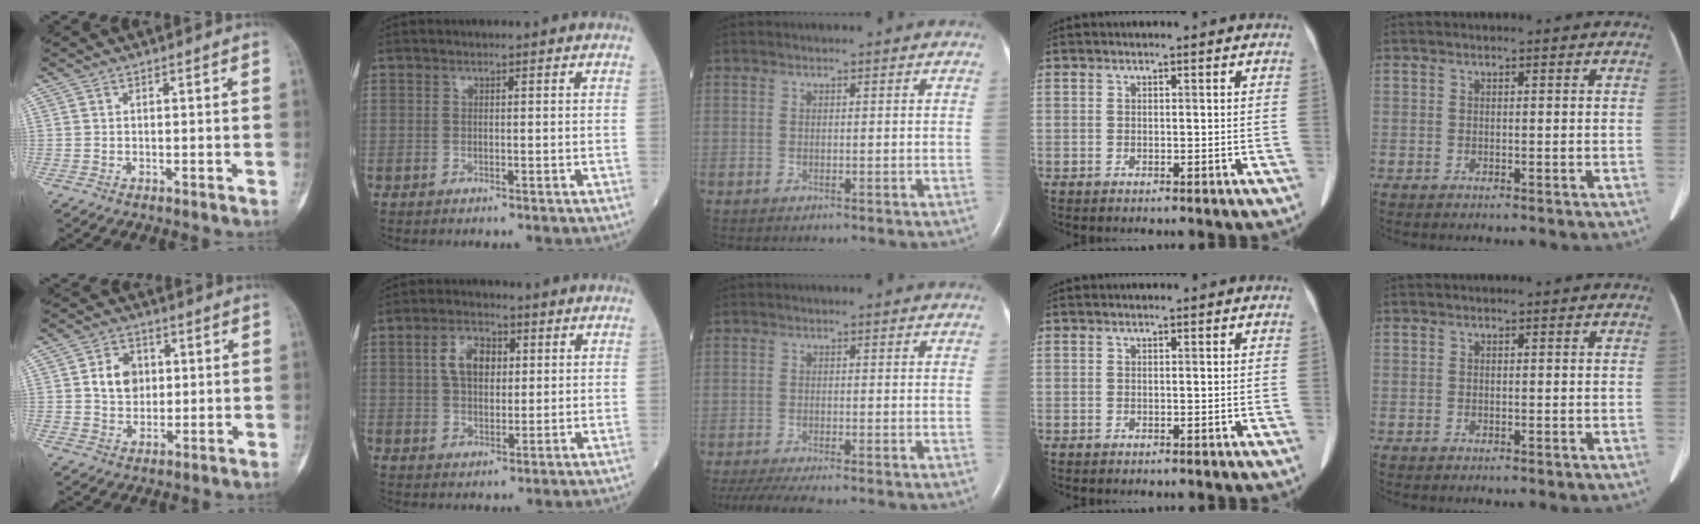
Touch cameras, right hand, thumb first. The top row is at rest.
{"thumb": {"total": 7.2, "force": [1.3, 5.7, 4.2], "torque": [-0.043, -0.004, 0.023]}, "index": {"total": 6.4, "force": [1.9, 3.7, 4.8], "torque": [-0.091, 0.015, 0.037]}, "middle": {"total": 6.7, "force": [-5.6, 0.1, 3.6], "torque": [-0.059, -0.019, -0.094]}}